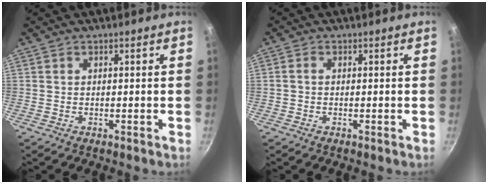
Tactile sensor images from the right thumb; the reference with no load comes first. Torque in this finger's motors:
{"motor_torque": [-0.45, 0.34, -0.23, 0.12, 0.03]}